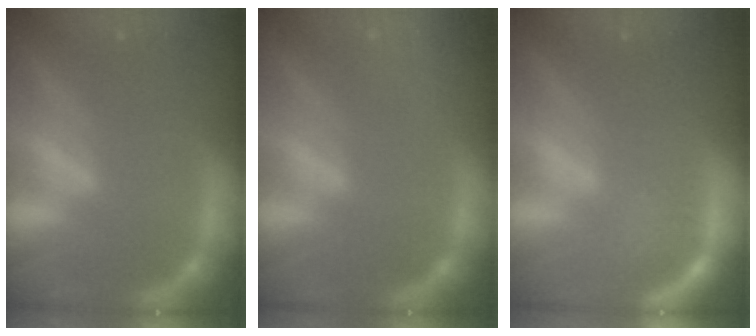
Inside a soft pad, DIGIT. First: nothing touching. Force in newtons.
{"total": 5.1}
{"total": 3.0}